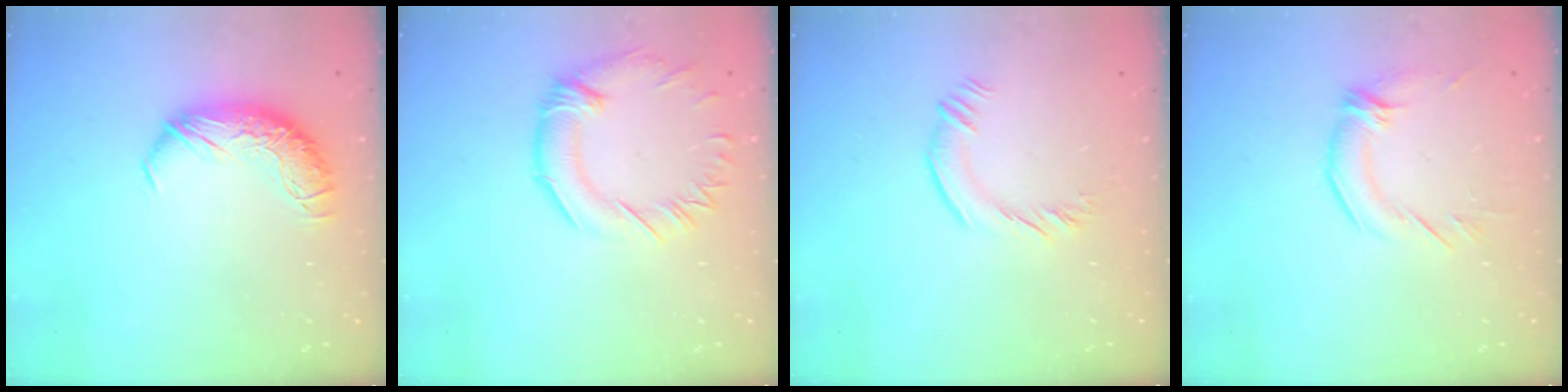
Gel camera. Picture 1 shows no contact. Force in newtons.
{"total": 1.3, "press": 0.6, "slide": 1.1}
{"total": 2.5, "press": 2.3, "slide": 0.9}
{"total": 2.3, "press": 0.8, "slide": 2.1}